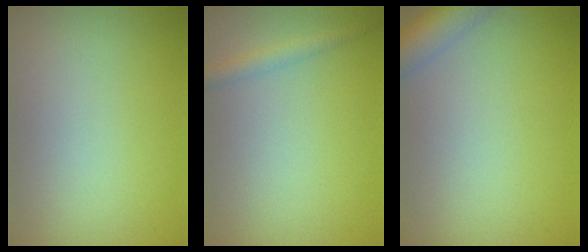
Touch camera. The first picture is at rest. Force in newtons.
{"total": 1.8, "press": 1.8, "slide": 0.1}
{"total": 4.9, "press": 4.8, "slide": 0.4}